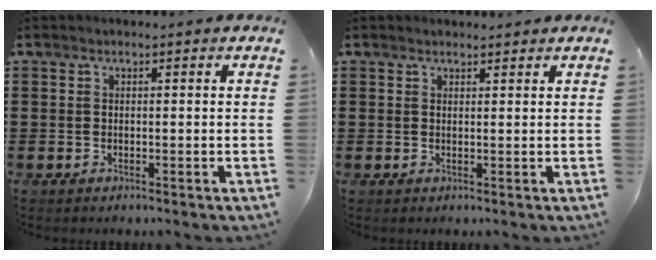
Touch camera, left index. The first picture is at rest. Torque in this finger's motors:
{"motor_torque": [0.86, -1.28, 0.03, -0.01]}